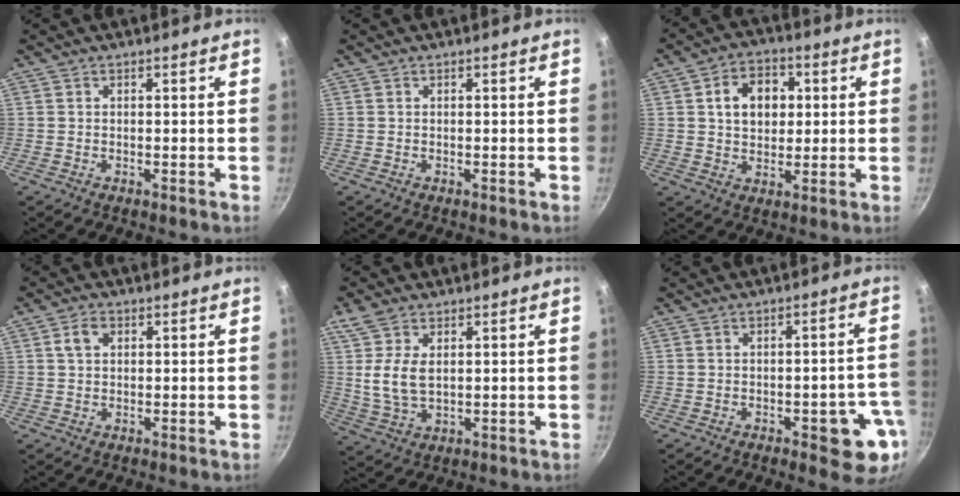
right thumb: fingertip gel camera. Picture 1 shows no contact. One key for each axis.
{"total": 0.0}
{"total": 9.7, "fx": 2.0, "fy": 7.2, "fz": 6.1, "tx": -0.069, "ty": 0.008, "tz": 0.026}
{"total": 3.3, "fx": 1.0, "fy": 2.4, "fz": 2.0, "tx": -0.027, "ty": 0.004, "tz": 0.016}
{"total": 7.9, "fx": 1.9, "fy": 4.4, "fz": 6.3, "tx": -0.126, "ty": -0.004, "tz": 0.040}
{"total": 9.7, "fx": -3.5, "fy": 3.9, "fz": 8.1, "tx": -0.060, "ty": 0.020, "tz": -0.041}